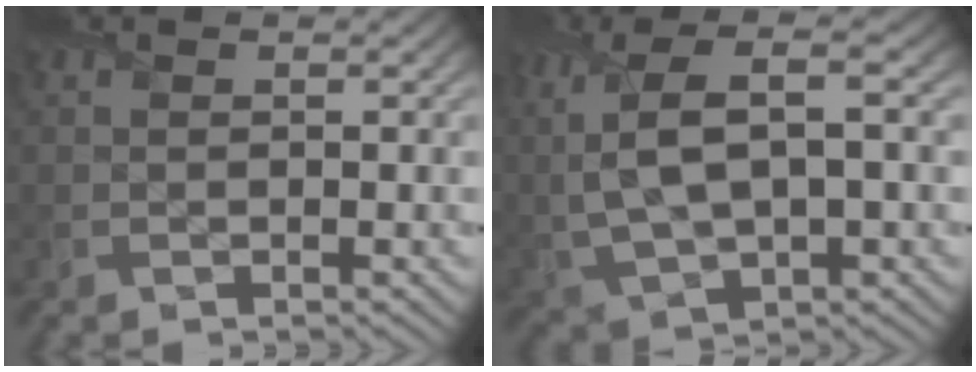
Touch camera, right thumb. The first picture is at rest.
{"total": 10.8, "force": [1.7, 5.0, 9.4], "torque": [-0.229, 0.006, 0.036]}